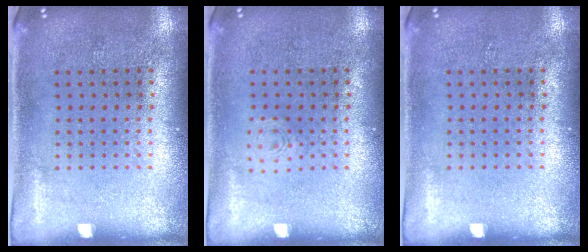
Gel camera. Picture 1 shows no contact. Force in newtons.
{"total": 0.6, "press": 0.6, "slide": 0.1}
{"total": 0.0}